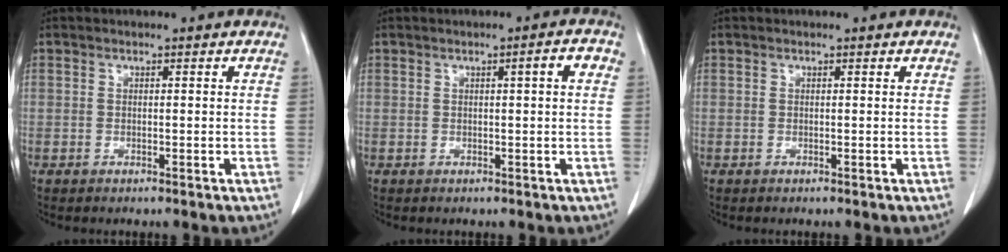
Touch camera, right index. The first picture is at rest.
{"total": 2.5, "force": [0.7, 0.2, 2.4], "torque": [-0.033, 0.006, 0.009]}
{"total": 0.0}